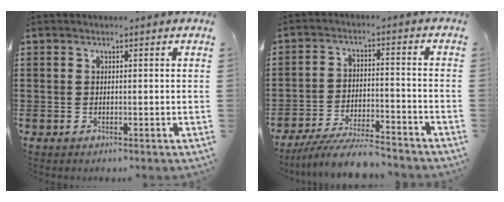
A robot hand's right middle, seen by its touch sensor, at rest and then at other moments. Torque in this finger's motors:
{"motor_torque": [2.14, 0.00, 0.14, 0.09]}